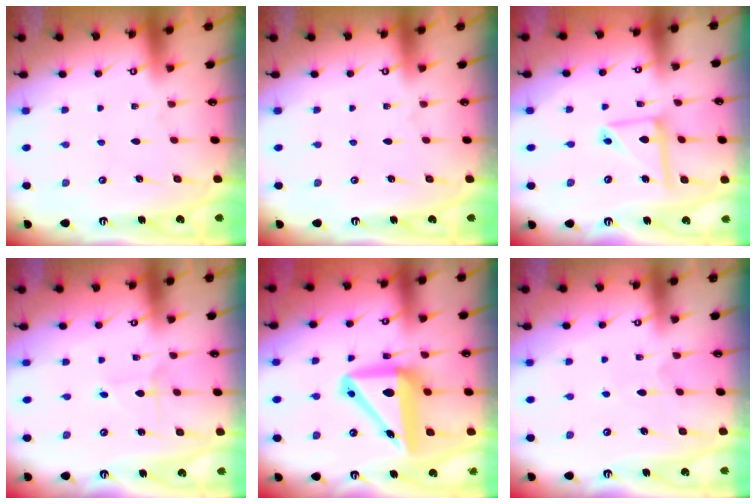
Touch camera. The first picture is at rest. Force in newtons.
{"total": 0.0}
{"total": 10.6, "press": 10.5, "slide": 1.0}
{"total": 1.8, "press": 1.8, "slide": 0.2}
{"total": 14.2, "press": 13.9, "slide": 2.8}
{"total": 4.4, "press": 4.4, "slide": 0.5}